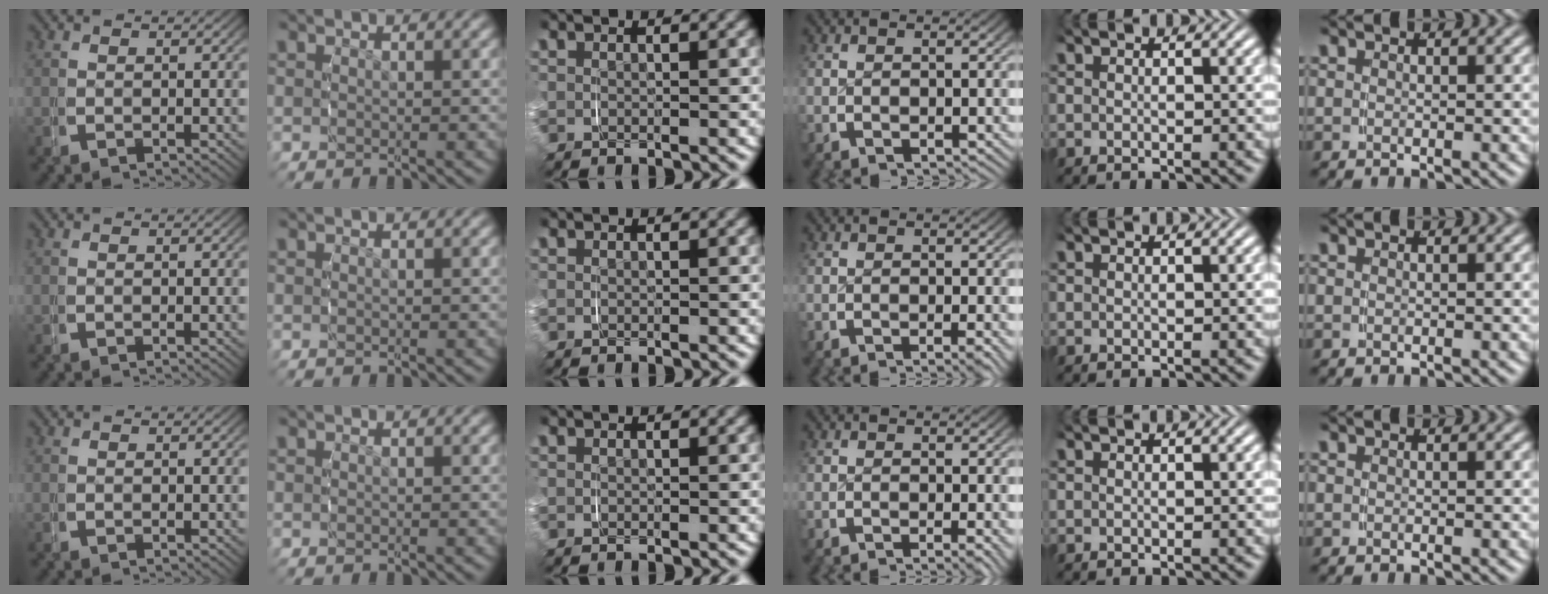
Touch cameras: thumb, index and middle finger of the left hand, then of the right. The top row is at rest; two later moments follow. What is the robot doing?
{"motion": "grasp_and_lifting", "object": "key"}